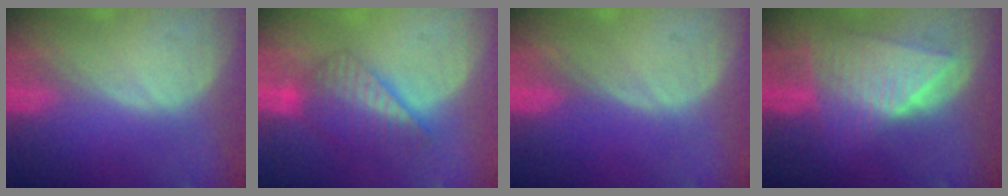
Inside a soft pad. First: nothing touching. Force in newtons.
{"total": 6.6, "press": 6.1, "slide": 2.7}
{"total": 0.0}
{"total": 9.2, "press": 8.2, "slide": 4.2}